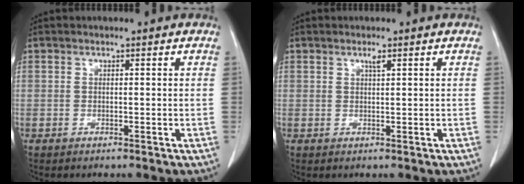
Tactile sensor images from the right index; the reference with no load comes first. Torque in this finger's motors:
{"motor_torque": [0.08, -0.05, 0.04, 0.01]}